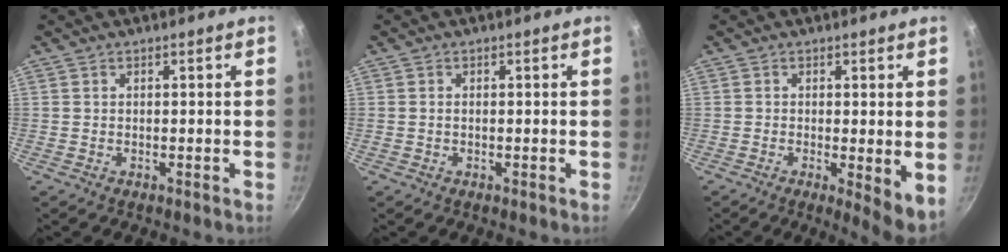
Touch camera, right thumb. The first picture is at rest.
{"total": 0.8, "force": [-0.1, 0.6, 0.6], "torque": [-0.014, 0.003, 0.001]}
{"total": 5.2, "force": [-0.9, 1.1, 5.0], "torque": [-0.079, -0.016, -0.016]}